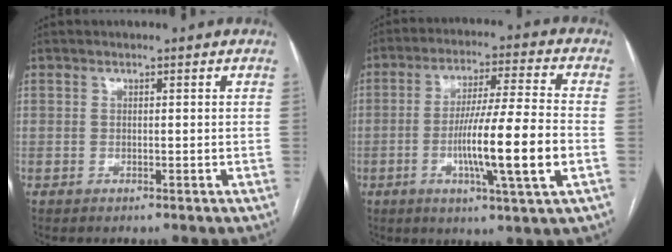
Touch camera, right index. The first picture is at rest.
{"total": 14.0, "force": [-3.2, -0.4, 13.7], "torque": [-0.239, -0.006, -0.058]}